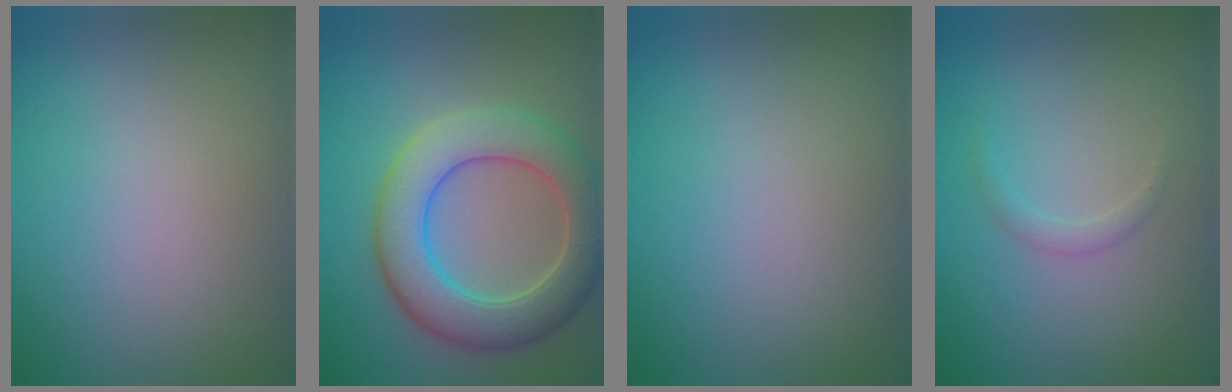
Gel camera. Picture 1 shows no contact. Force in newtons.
{"total": 7.2, "press": 7.1, "slide": 0.6}
{"total": 0.0}
{"total": 1.0, "press": 1.0, "slide": 0.1}